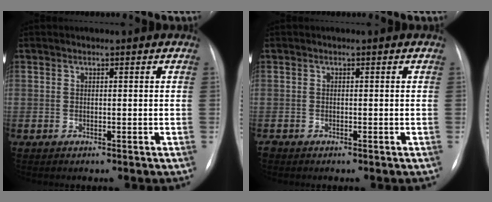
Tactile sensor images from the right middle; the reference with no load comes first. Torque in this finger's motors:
{"motor_torque": [-0.07, -0.07, -0.01, 0.00]}